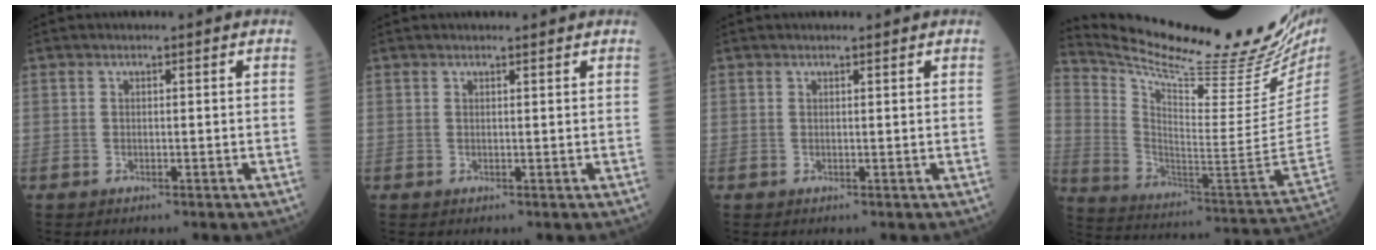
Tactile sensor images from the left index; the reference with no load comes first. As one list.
[{"total": 1.1, "force": [1.1, 0.1, 0.3], "torque": [-0.007, 0.003, 0.014]}, {"total": 0.7, "force": [0.7, 0.0, 0.2], "torque": [-0.007, 0.003, 0.009]}, {"total": 27.5, "force": [24.3, 1.4, 12.8], "torque": [-0.223, -0.102, 0.349]}]